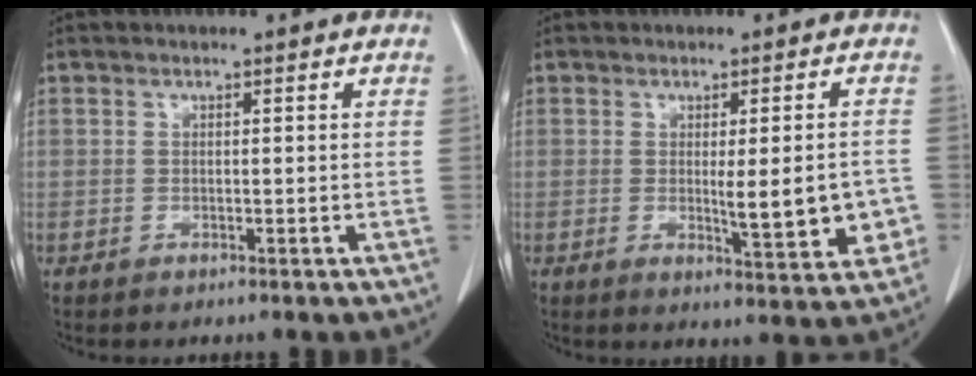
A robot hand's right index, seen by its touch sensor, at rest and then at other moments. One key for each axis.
{"total": 8.2, "fx": -1.3, "fy": 1.7, "fz": 7.9, "tx": -0.095, "ty": -0.009, "tz": -0.012}